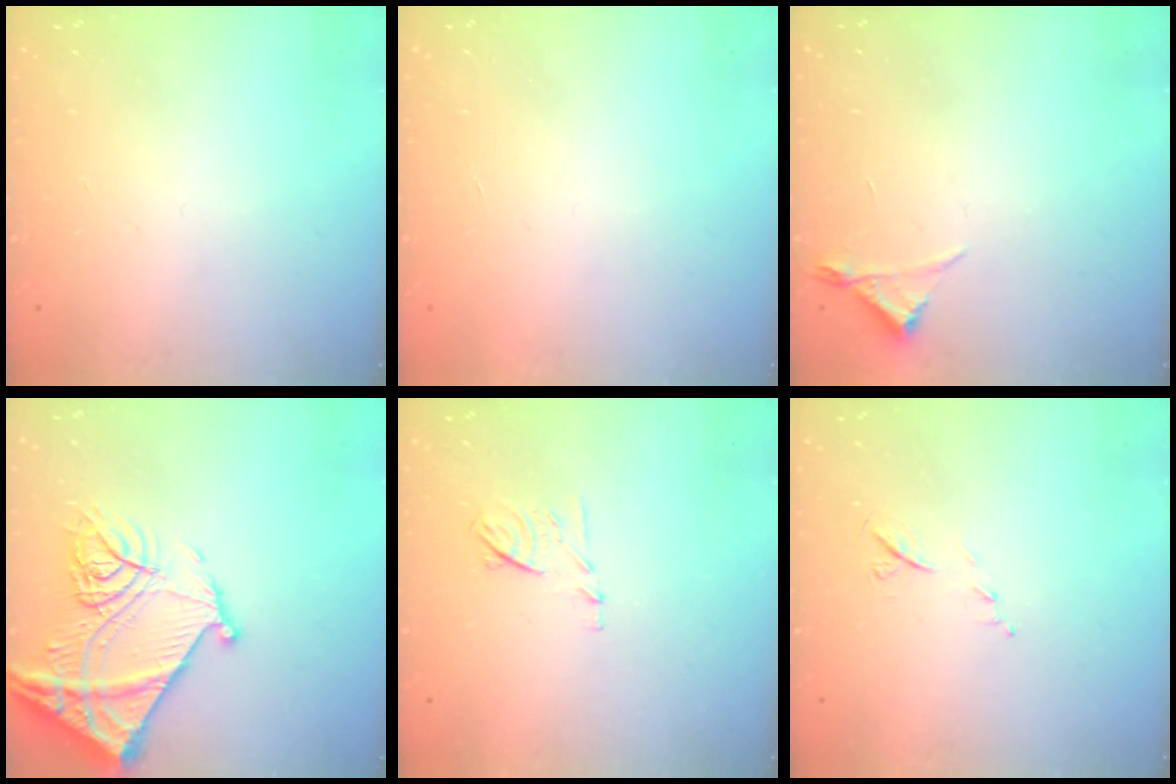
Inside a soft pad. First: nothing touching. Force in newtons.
{"total": 1.6, "press": 1.5, "slide": 0.1}
{"total": 3.0, "press": 2.9, "slide": 0.5}
{"total": 19.8, "press": 19.7, "slide": 2.1}
{"total": 6.6, "press": 6.6, "slide": 0.9}
{"total": 6.1, "press": 5.9, "slide": 1.5}